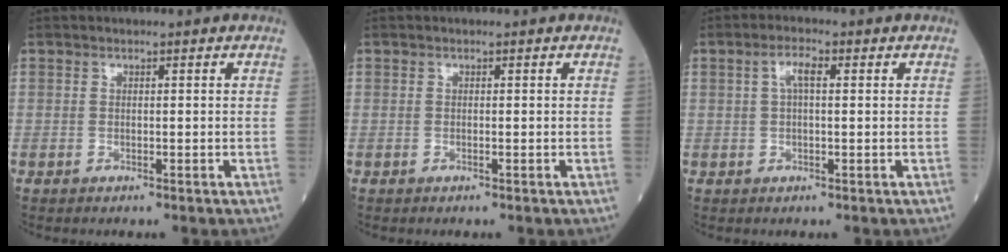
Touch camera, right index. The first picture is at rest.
{"total": 0.0}
{"total": 3.0, "force": [0.9, 0.7, 2.7], "torque": [-0.057, 0.013, 0.019]}